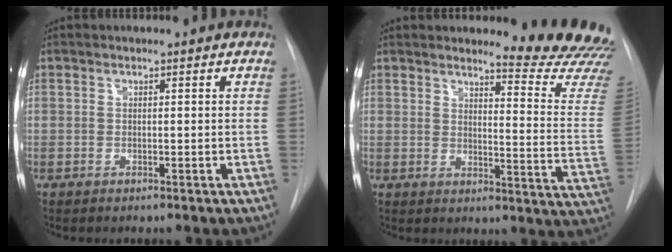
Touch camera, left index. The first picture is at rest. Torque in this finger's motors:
{"motor_torque": [0.14, -0.28, 0.18, 0.04]}